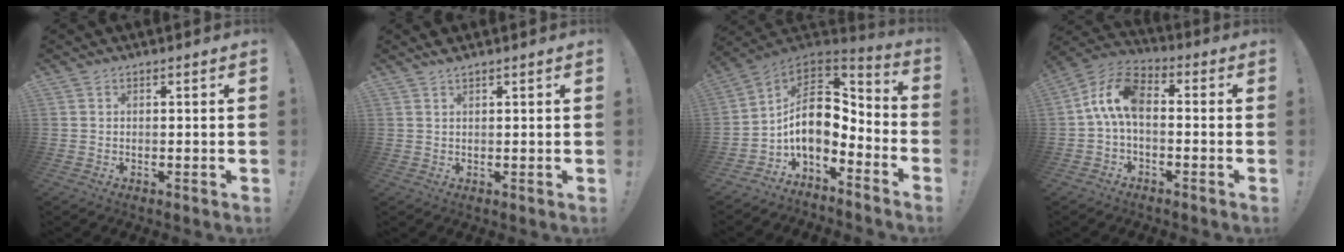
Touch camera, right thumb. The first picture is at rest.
{"total": 1.5, "force": [1.4, 0.1, 0.7], "torque": [-0.006, -0.008, 0.023]}
{"total": 14.4, "force": [1.3, 9.2, 11.0], "torque": [-0.188, -0.015, 0.026]}
{"total": 10.9, "force": [0.3, 5.9, 9.2], "torque": [-0.172, 0.011, 0.008]}